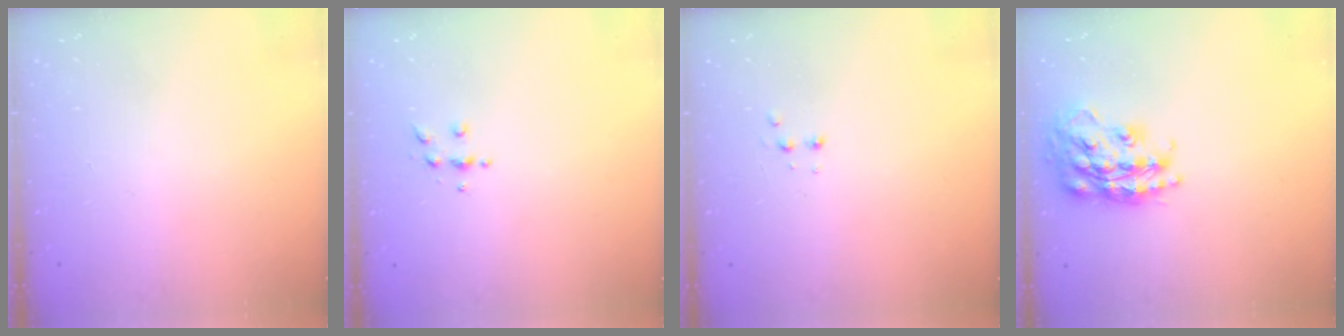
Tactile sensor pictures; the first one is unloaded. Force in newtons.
{"total": 5.3, "press": 5.3, "slide": 0.5}
{"total": 2.5, "press": 2.4, "slide": 0.8}
{"total": 19.5, "press": 19.4, "slide": 1.3}